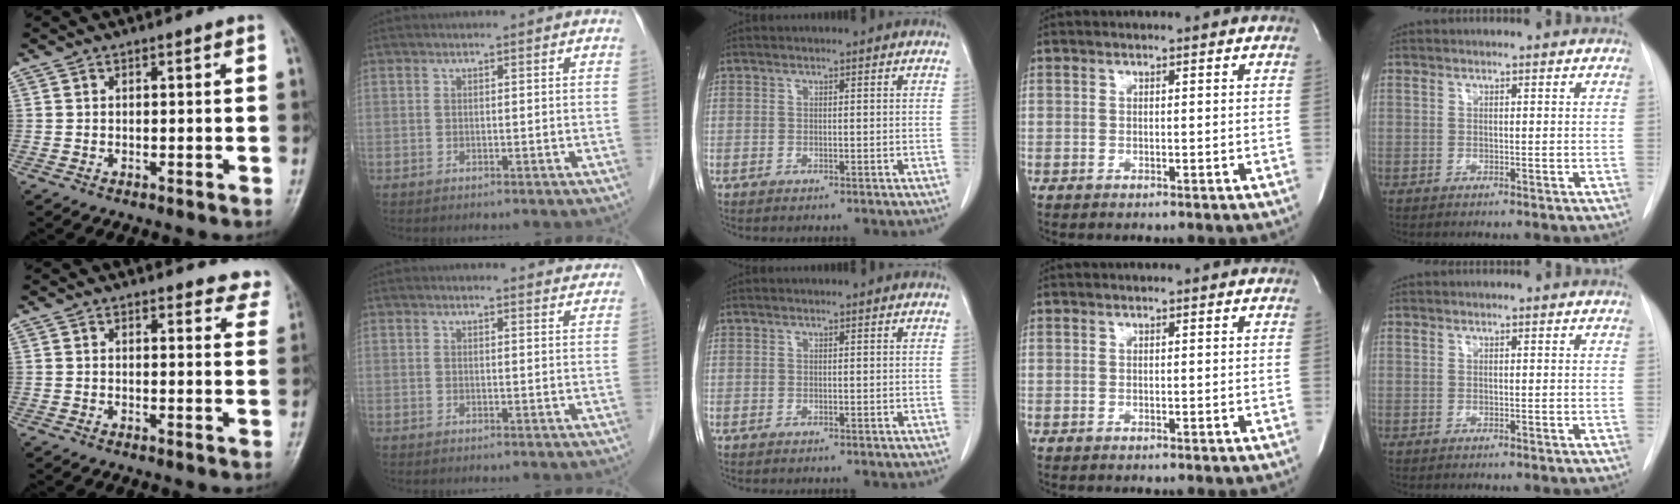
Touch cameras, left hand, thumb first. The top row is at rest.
{"thumb": {"total": 6.4, "force": [6.0, 2.1, 0.5], "torque": [0.042, -0.028, 0.039]}, "index": {"total": 4.7, "force": [4.6, 0.9, 0.1], "torque": [0.004, -0.006, 0.033]}}